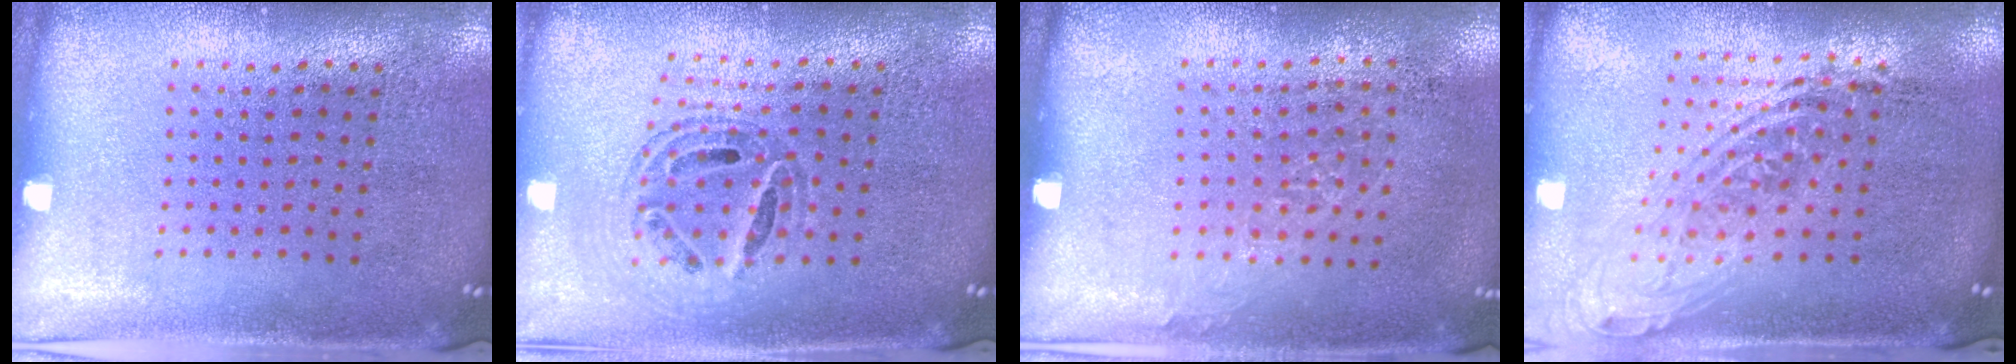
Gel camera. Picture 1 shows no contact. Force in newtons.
{"total": 0.9, "press": 0.9, "slide": 0.1}
{"total": 0.8, "press": 0.7, "slide": 0.4}
{"total": 2.0, "press": 1.5, "slide": 1.2}